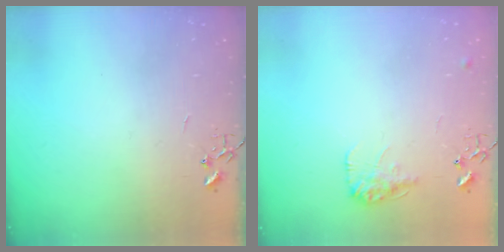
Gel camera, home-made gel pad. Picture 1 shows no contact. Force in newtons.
{"total": 10.5, "press": 10.5, "slide": 0.5}